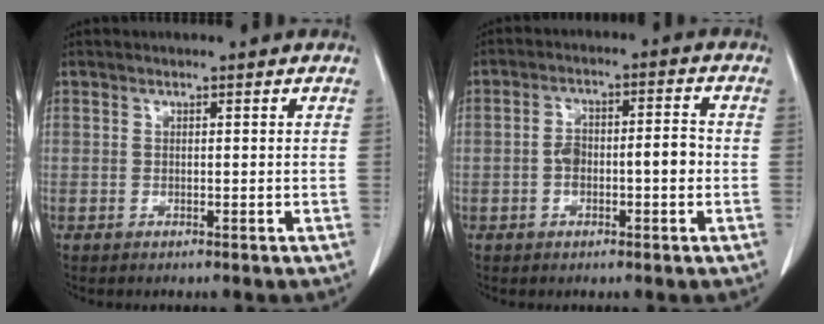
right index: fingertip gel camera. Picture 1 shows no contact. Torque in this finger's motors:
{"motor_torque": [0.65, -0.26, 0.39, 0.06]}